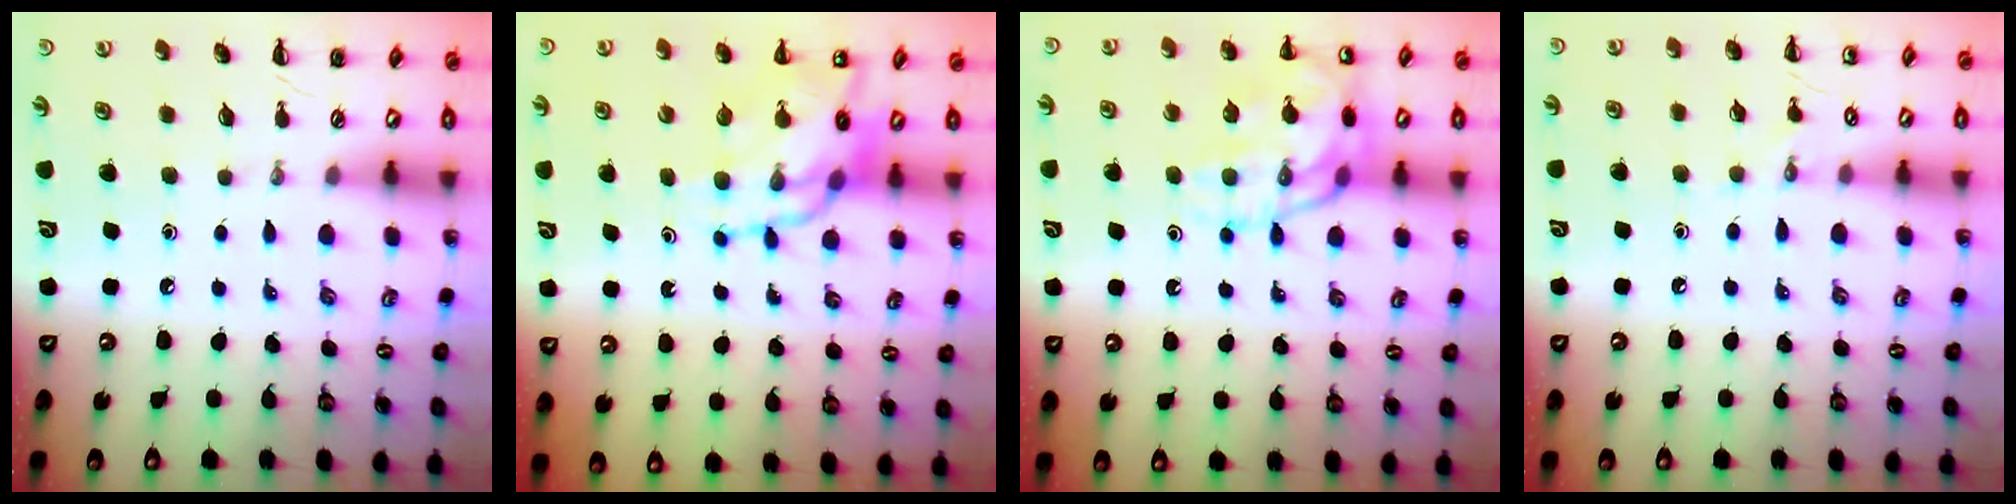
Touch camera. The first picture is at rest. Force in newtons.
{"total": 12.1, "press": 11.5, "slide": 3.7}
{"total": 16.1, "press": 16.0, "slide": 1.9}
{"total": 7.2, "press": 6.8, "slide": 2.1}